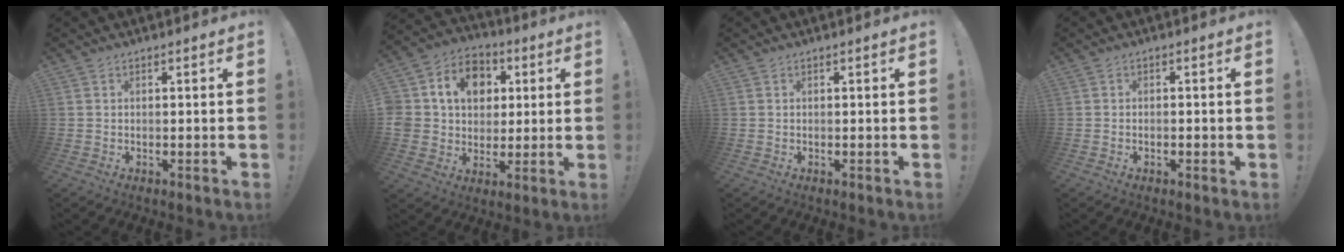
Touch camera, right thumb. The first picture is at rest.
{"total": 14.6, "force": [4.2, 12.1, 7.0], "torque": [-0.113, -0.003, 0.089]}
{"total": 0.0}
{"total": 0.9, "force": [-0.4, 0.5, 0.6], "torque": [-0.011, 0.003, -0.007]}